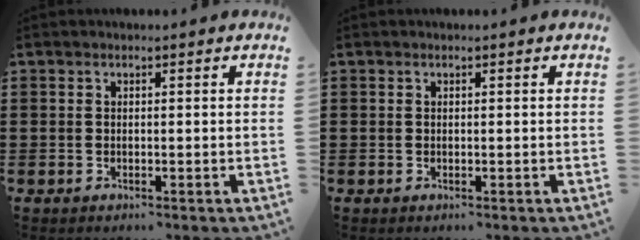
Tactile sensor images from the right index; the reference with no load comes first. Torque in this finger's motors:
{"motor_torque": [0.00, 0.00, 0.00, 0.00]}